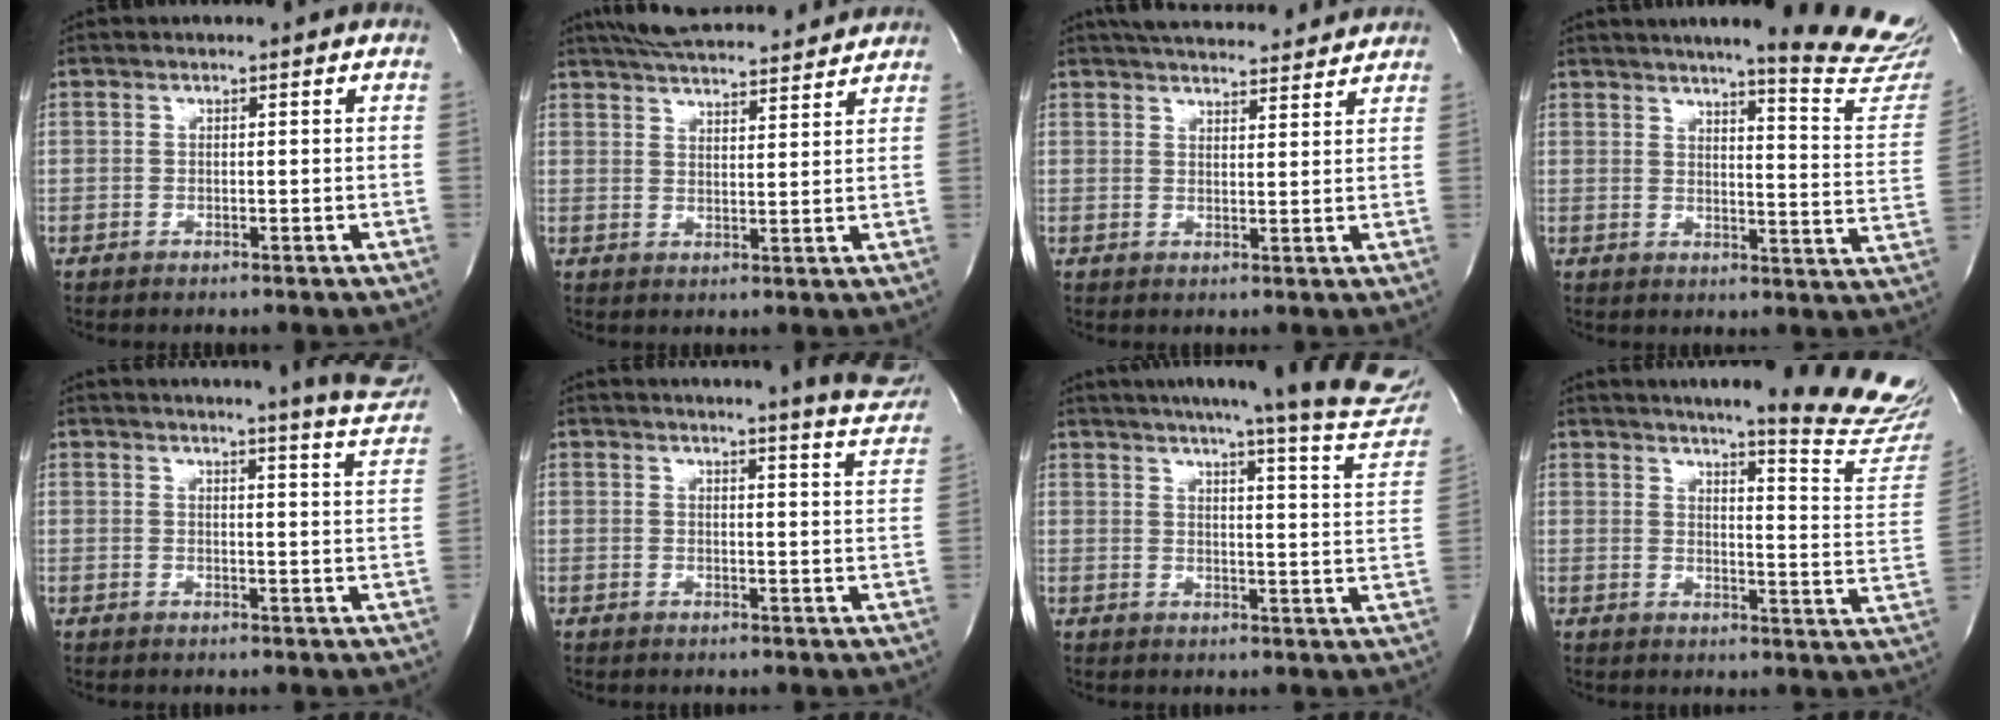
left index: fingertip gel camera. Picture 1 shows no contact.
{"total": 15.5, "force": [14.2, 2.4, 5.6], "torque": [-0.095, 0.032, 0.206]}
{"total": 13.4, "force": [12.5, 2.4, 4.3], "torque": [-0.062, 0.025, 0.170]}
{"total": 18.4, "force": [16.5, -0.4, 8.0], "torque": [-0.100, -0.100, 0.182]}
{"total": 11.7, "force": [11.0, -0.6, 4.0], "torque": [-0.053, -0.057, 0.109]}
{"total": 10.8, "force": [10.3, -0.2, 3.3], "torque": [-0.042, -0.050, 0.099]}
{"total": 24.5, "force": [21.7, 1.2, 11.3], "torque": [-0.158, -0.066, 0.250]}
{"total": 21.3, "force": [19.2, -0.5, 9.1], "torque": [-0.122, -0.122, 0.218]}